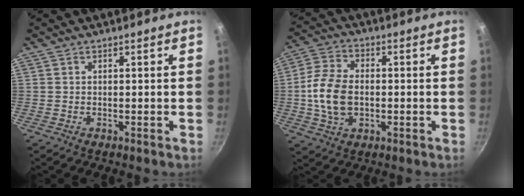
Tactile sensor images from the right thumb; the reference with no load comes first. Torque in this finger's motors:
{"motor_torque": [-0.23, 0.70, 0.28, 0.51, 0.10]}